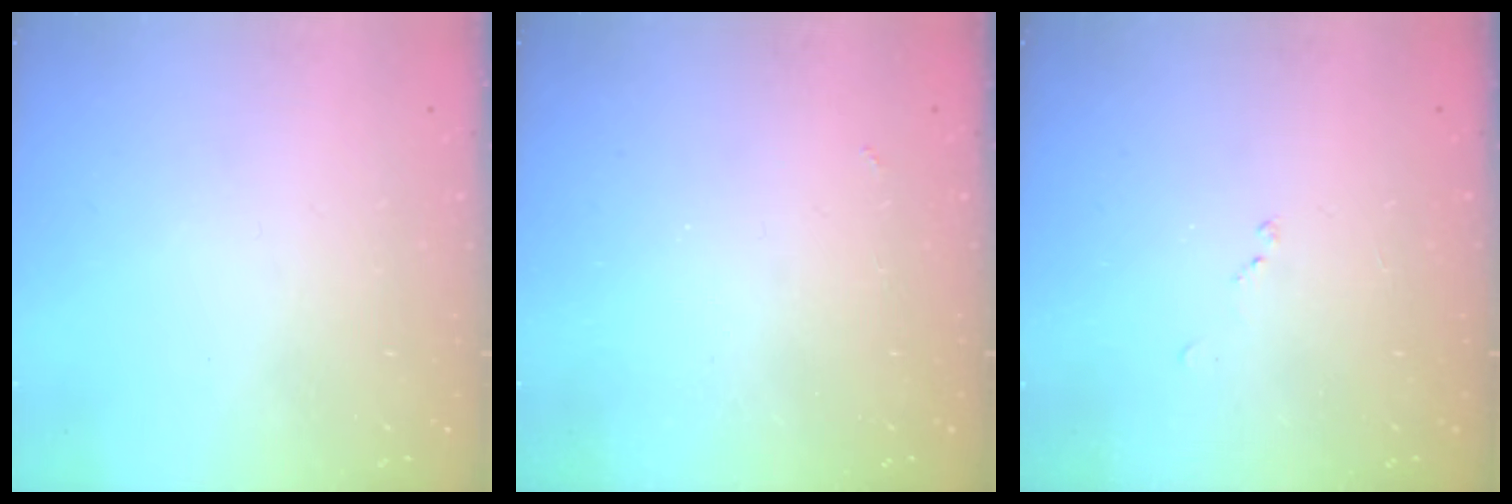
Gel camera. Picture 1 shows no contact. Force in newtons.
{"total": 1.9, "press": 1.8, "slide": 0.4}
{"total": 6.1, "press": 6.1, "slide": 0.7}